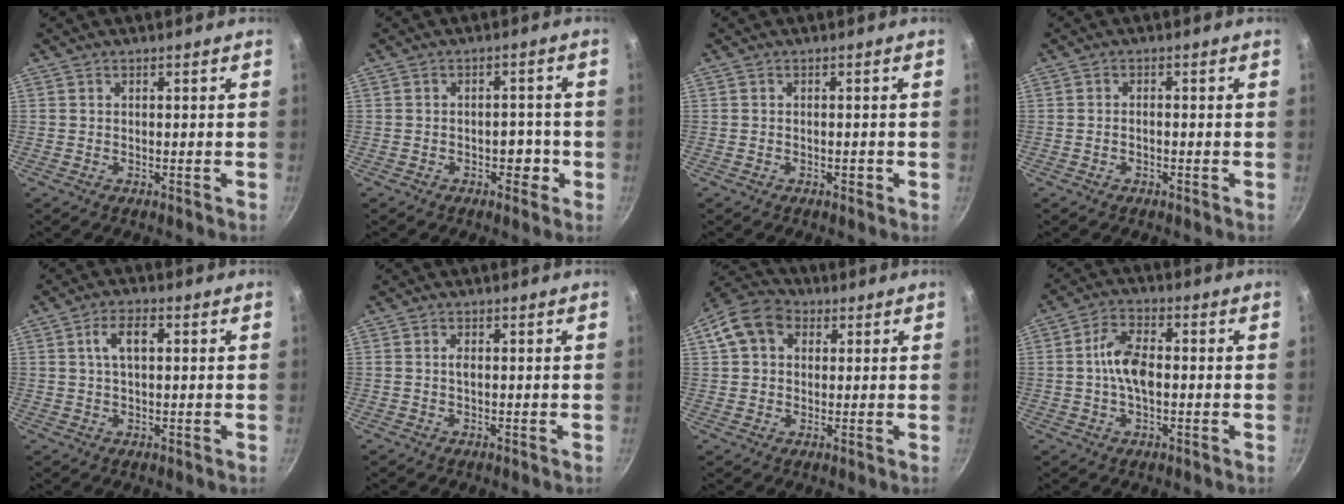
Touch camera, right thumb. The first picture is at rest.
{"total": 5.0, "force": [-2.2, 3.1, 3.3], "torque": [-0.006, 0.030, -0.030]}
{"total": 0.8, "force": [-0.4, 0.5, 0.5], "torque": [-0.006, 0.005, -0.005]}
{"total": 1.1, "force": [-0.5, 0.6, 0.8], "torque": [-0.017, 0.011, -0.011]}
{"total": 5.0, "force": [1.2, 2.5, 4.2], "torque": [-0.069, 0.011, 0.020]}
{"total": 1.0, "force": [0.2, 0.5, 0.9], "torque": [-0.017, 0.002, 0.001]}
{"total": 9.7, "force": [3.0, 7.5, 5.4], "torque": [-0.079, 0.018, 0.035]}
{"total": 7.8, "force": [-0.1, 4.1, 6.6], "torque": [-0.120, 0.019, -0.011]}